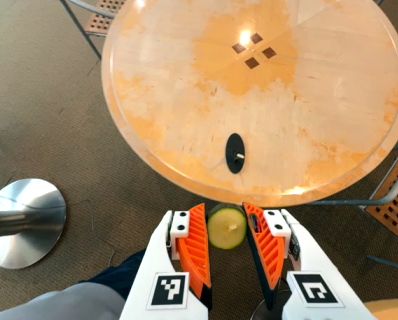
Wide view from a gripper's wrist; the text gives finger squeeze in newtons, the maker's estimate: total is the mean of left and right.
{"total": 8.1, "left": 8.0, "right": 8.3}